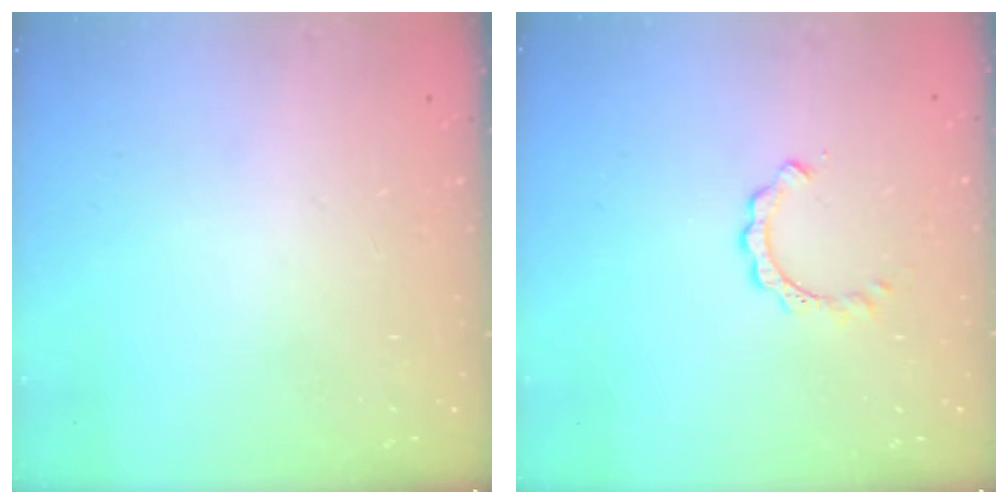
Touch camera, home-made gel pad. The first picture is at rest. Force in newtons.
{"total": 3.9, "press": 3.9, "slide": 0.5}